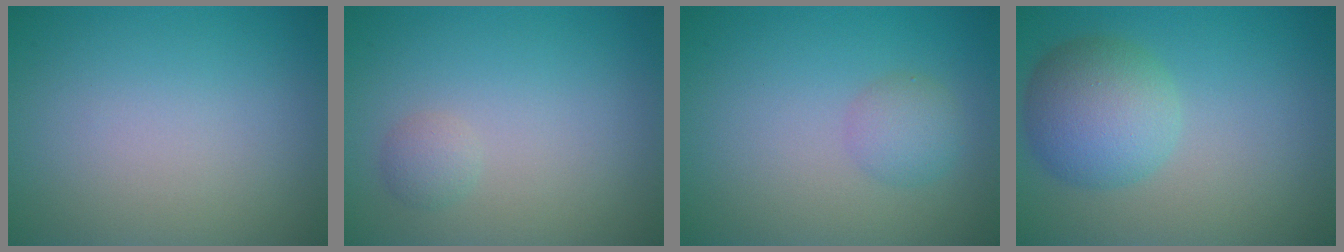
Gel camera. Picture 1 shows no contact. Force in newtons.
{"total": 1.1, "press": 1.1, "slide": 0.0}
{"total": 2.0, "press": 2.0, "slide": 0.0}
{"total": 5.5, "press": 5.5, "slide": 0.2}